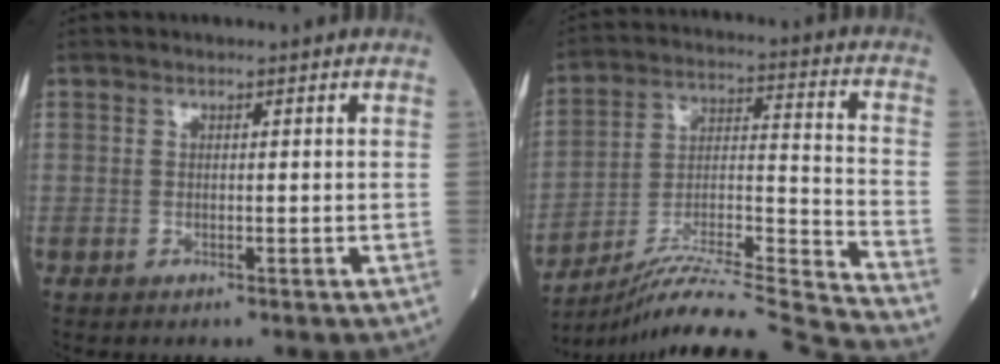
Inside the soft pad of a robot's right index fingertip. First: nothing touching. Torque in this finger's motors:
{"motor_torque": [-0.68, -0.76, 0.20, 0.07]}